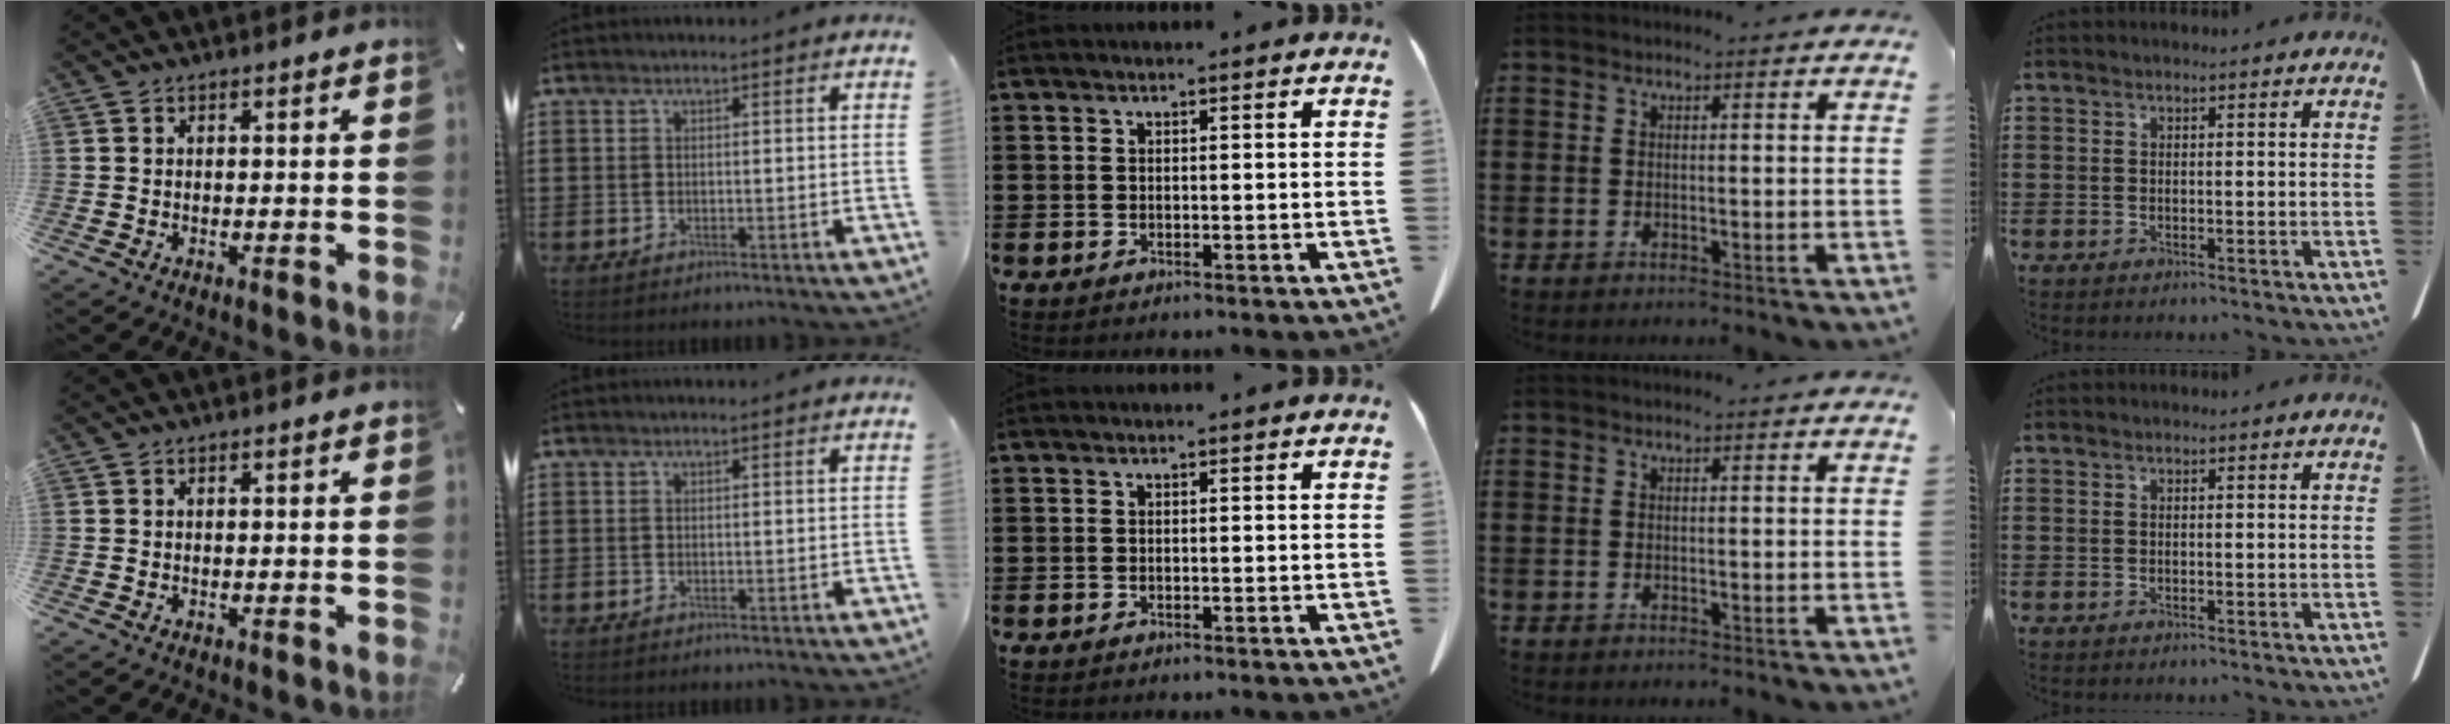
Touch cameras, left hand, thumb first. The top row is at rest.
{}